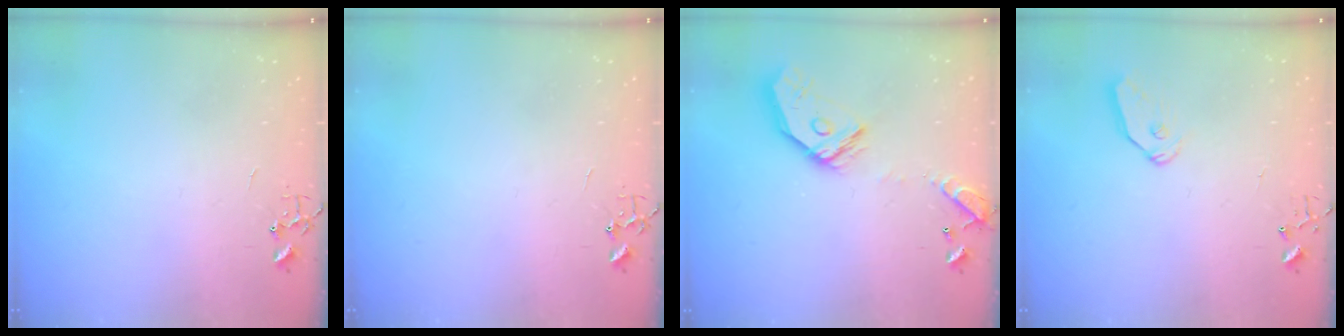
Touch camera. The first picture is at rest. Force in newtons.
{"total": 0.0}
{"total": 16.2, "press": 16.1, "slide": 2.1}
{"total": 7.2, "press": 7.2, "slide": 0.4}